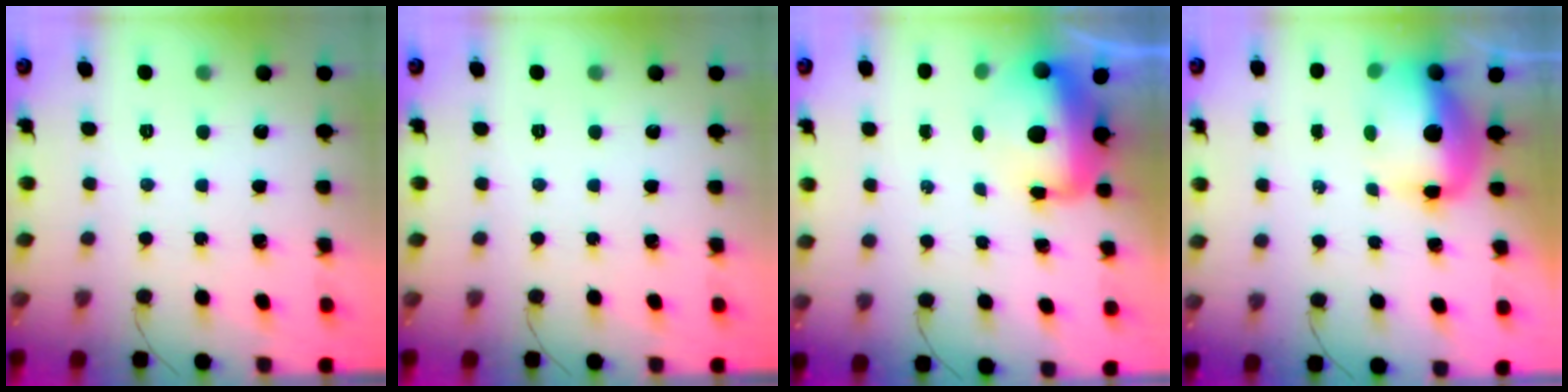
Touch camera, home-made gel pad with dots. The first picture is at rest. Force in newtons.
{"total": 0.0}
{"total": 10.6, "press": 10.3, "slide": 2.6}
{"total": 12.2, "press": 11.9, "slide": 2.7}